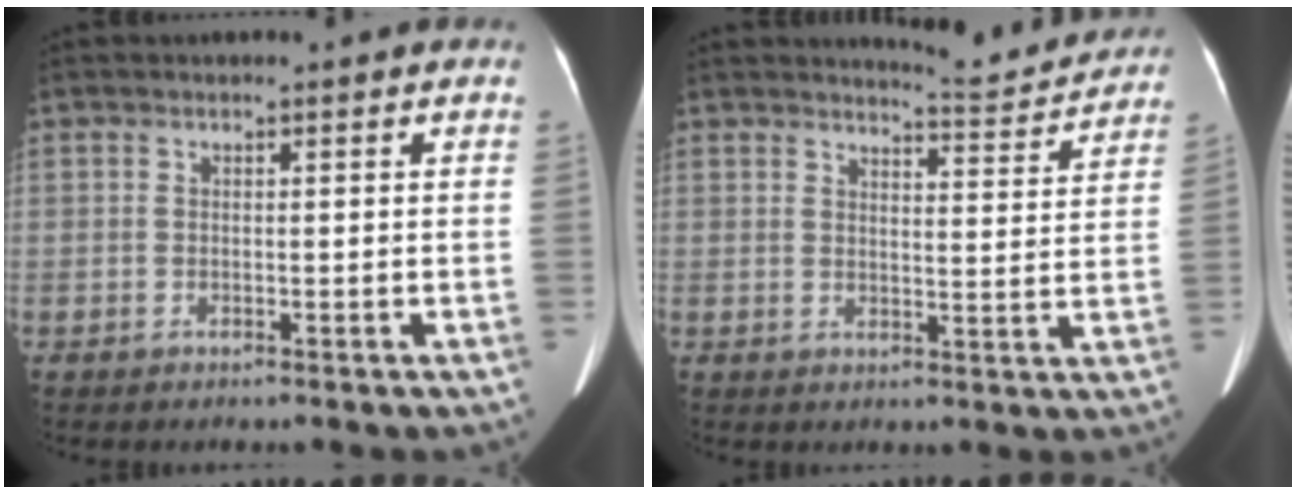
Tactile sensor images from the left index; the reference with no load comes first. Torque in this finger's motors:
{"motor_torque": [0.73, -1.41, 0.03, 0.02]}